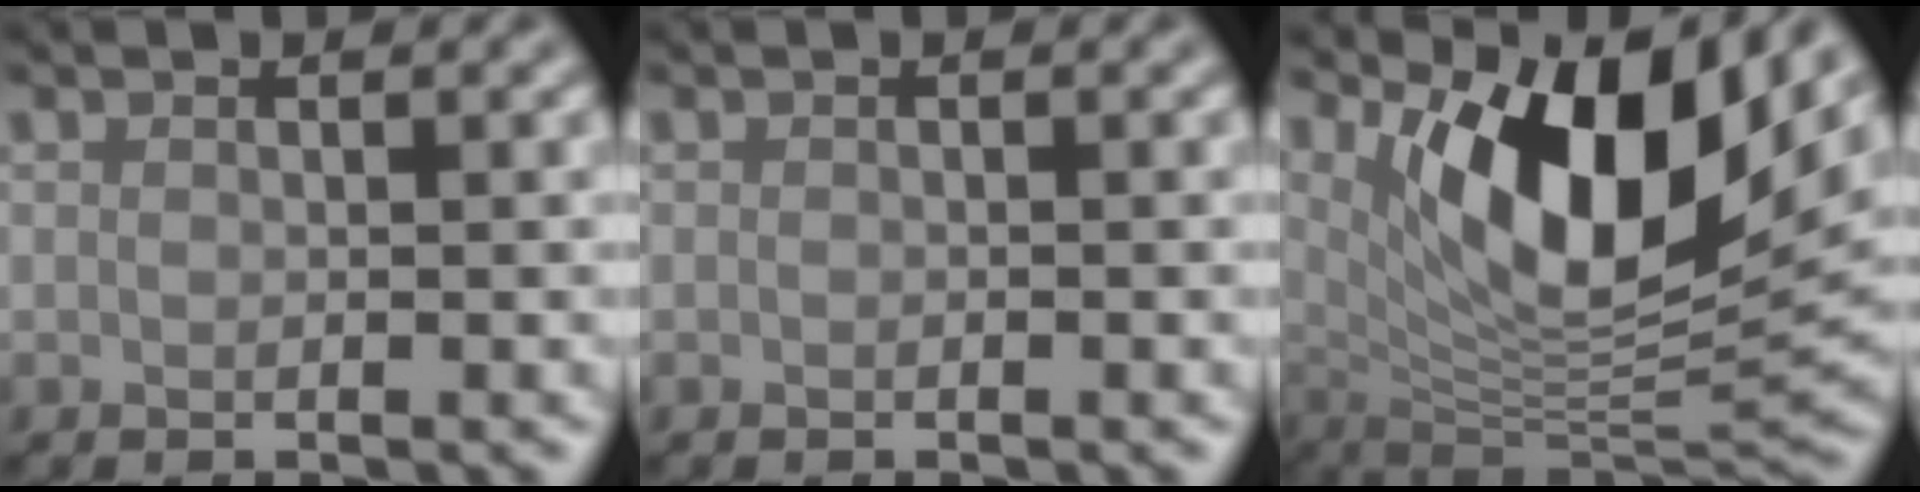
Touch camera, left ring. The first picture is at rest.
{"total": 0.0}
{"total": 12.6, "force": [5.2, 4.3, 10.7], "torque": [-0.169, -0.016, 0.102]}